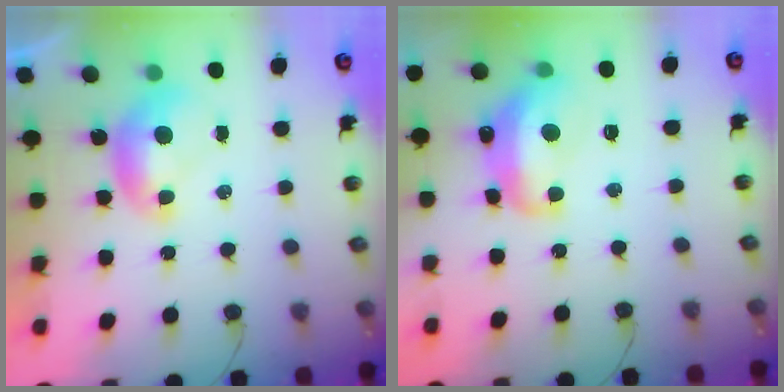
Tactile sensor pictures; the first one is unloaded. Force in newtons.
{"total": 7.7, "press": 7.6, "slide": 1.1}